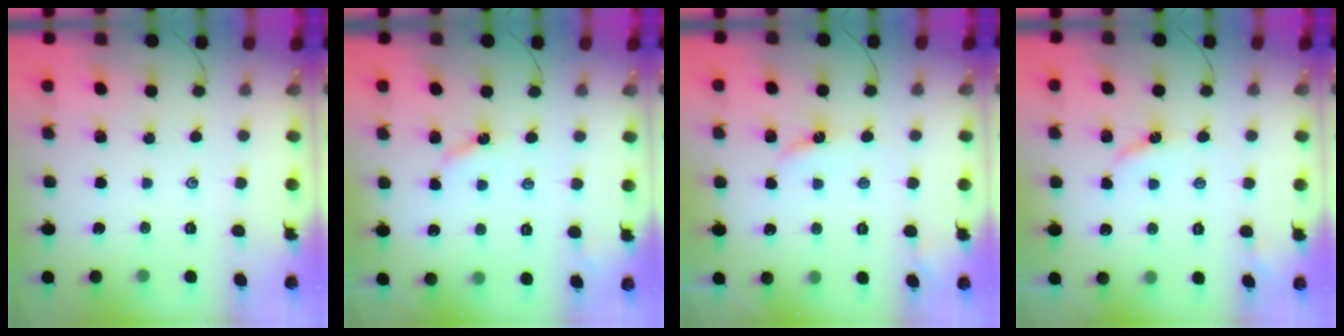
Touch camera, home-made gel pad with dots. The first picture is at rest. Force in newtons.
{"total": 3.6, "press": 3.6, "slide": 0.3}
{"total": 3.5, "press": 3.5, "slide": 0.4}
{"total": 4.1, "press": 4.0, "slide": 0.4}